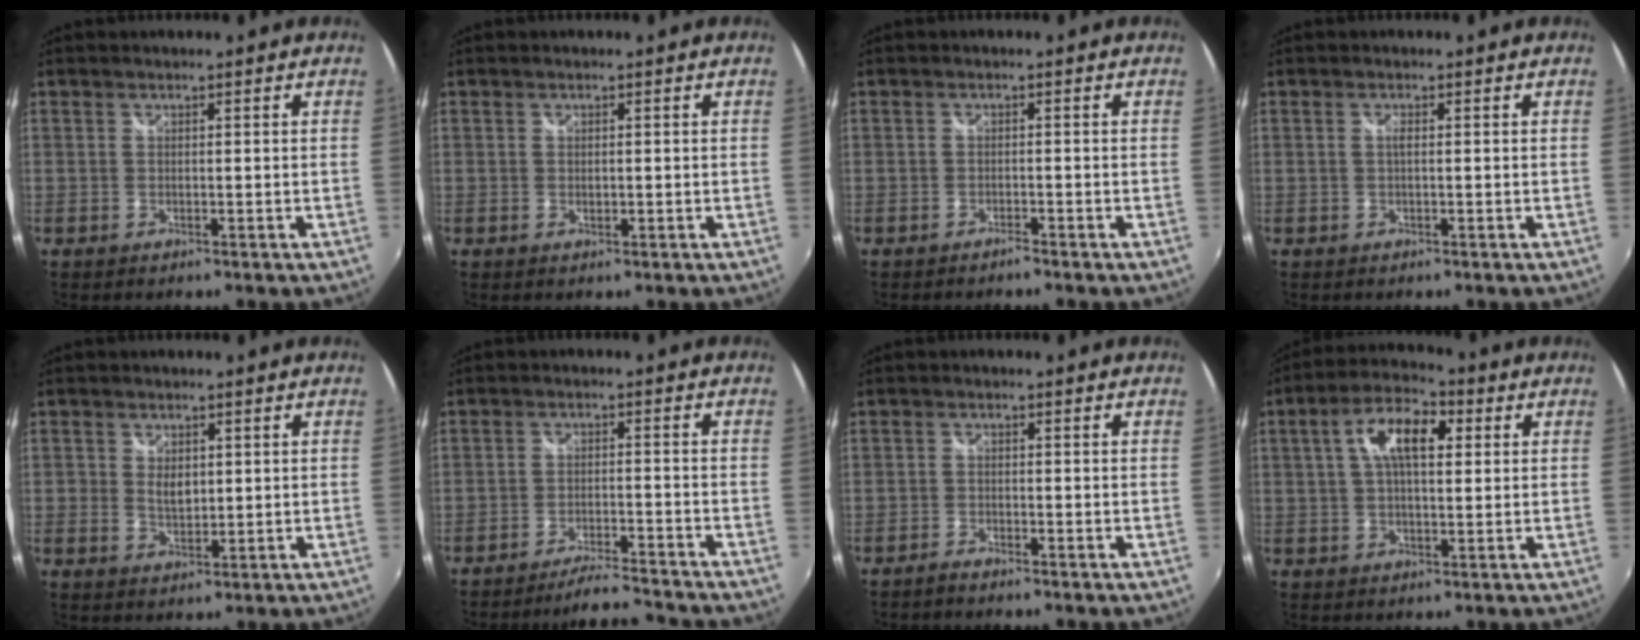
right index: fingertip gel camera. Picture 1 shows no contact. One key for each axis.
{"total": 0.9, "fx": -0.1, "fy": 0.6, "fz": 0.6, "tx": -0.014, "ty": -0.001, "tz": -0.001}
{"total": 1.2, "fx": -1.2, "fy": 0.1, "fz": 0.2, "tx": -0.007, "ty": -0.005, "tz": -0.024}
{"total": 0.9, "fx": 0.0, "fy": 0.0, "fz": 0.9, "tx": -0.016, "ty": 0.002, "tz": -0.002}
{"total": 3.5, "fx": 0.5, "fy": 2.5, "fz": 2.4, "tx": -0.040, "ty": -0.001, "tz": 0.009}
{"total": 8.2, "fx": -7.9, "fy": -0.1, "fz": 2.2, "tx": -0.058, "ty": 0.002, "tz": -0.121}
{"total": 1.6, "fx": -1.6, "fy": 0.2, "fz": 0.3, "tx": -0.015, "ty": -0.005, "tz": -0.033}
{"total": 9.8, "fx": 2.7, "fy": 2.4, "fz": 9.2, "tx": -0.172, "ty": 0.018, "tz": 0.045}